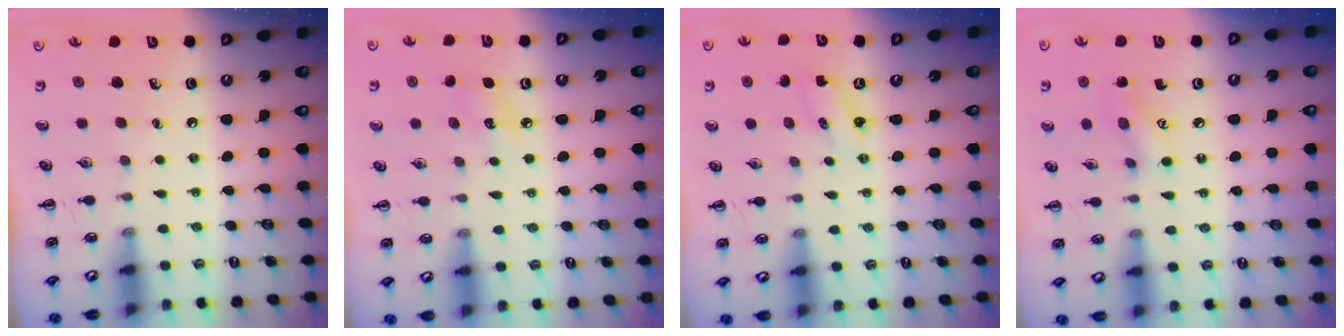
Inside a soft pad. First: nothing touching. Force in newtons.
{"total": 5.9, "press": 5.6, "slide": 1.8}
{"total": 2.4, "press": 2.4, "slide": 0.6}
{"total": 6.5, "press": 6.3, "slide": 1.3}